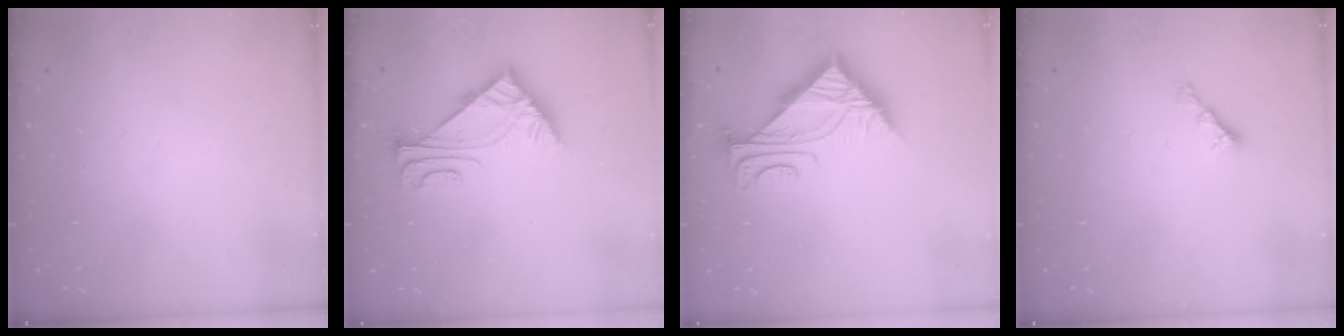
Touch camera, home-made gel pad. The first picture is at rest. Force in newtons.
{"total": 5.8, "press": 5.7, "slide": 0.6}
{"total": 6.6, "press": 6.6, "slide": 0.8}
{"total": 4.0, "press": 3.9, "slide": 0.6}